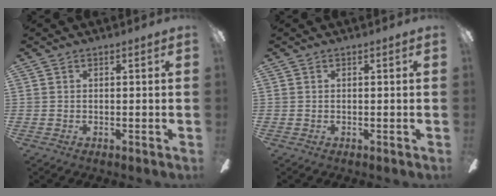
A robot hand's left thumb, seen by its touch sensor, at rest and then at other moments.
{"total": 0.0}